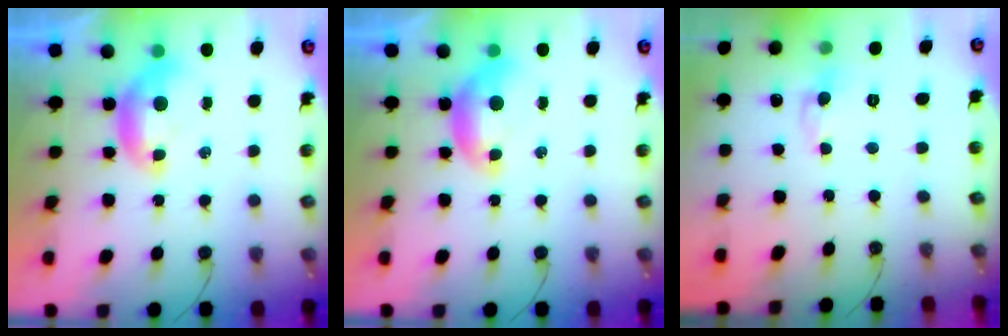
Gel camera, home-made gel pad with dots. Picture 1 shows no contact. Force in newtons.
{"total": 0.0}
{"total": 0.0}